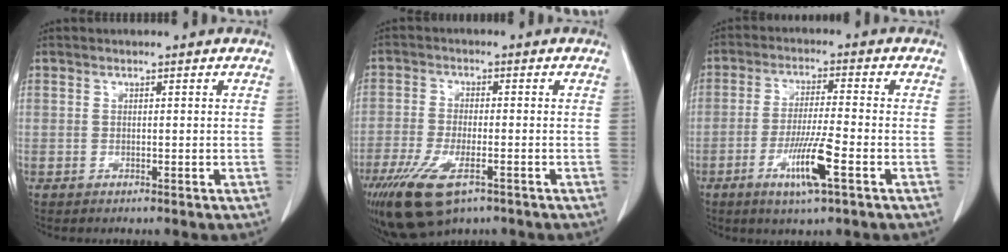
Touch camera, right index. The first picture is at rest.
{"total": 11.4, "force": [-6.7, 4.0, 8.3], "torque": [-0.162, -0.024, -0.113]}
{"total": 8.4, "force": [-3.6, 0.1, 7.6], "torque": [-0.143, -0.015, -0.066]}